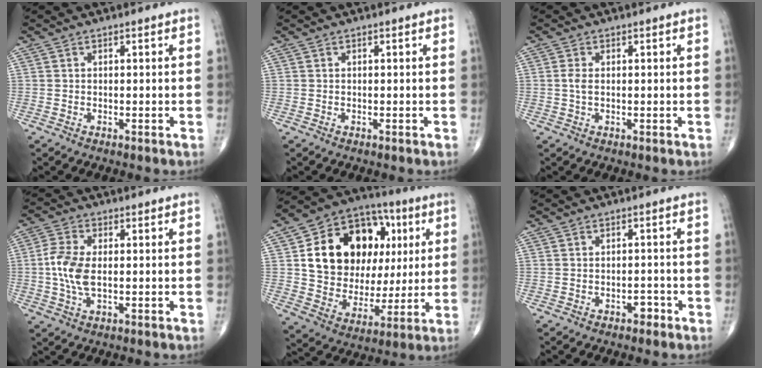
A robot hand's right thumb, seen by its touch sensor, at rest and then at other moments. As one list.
[{"total": 0.0}, {"total": 1.7, "force": [0.1, 0.9, 1.5], "torque": [-0.036, -0.002, 0.001]}, {"total": 7.3, "force": [0.0, 3.7, 6.3], "torque": [-0.146, 0.003, -0.004]}, {"total": 23.7, "force": [5.5, 16.7, 15.9], "torque": [-0.215, 0.012, 0.097]}, {"total": 1.8, "force": [-1.1, 1.1, 0.9], "torque": [-0.007, 0.007, -0.018]}]